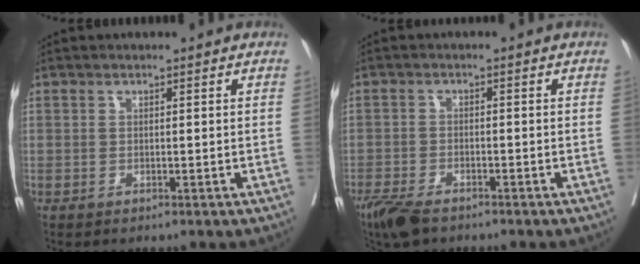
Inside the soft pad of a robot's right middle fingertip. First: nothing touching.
{"total": 5.3, "force": [-4.0, 1.7, 2.9], "torque": [-0.055, -0.010, -0.071]}